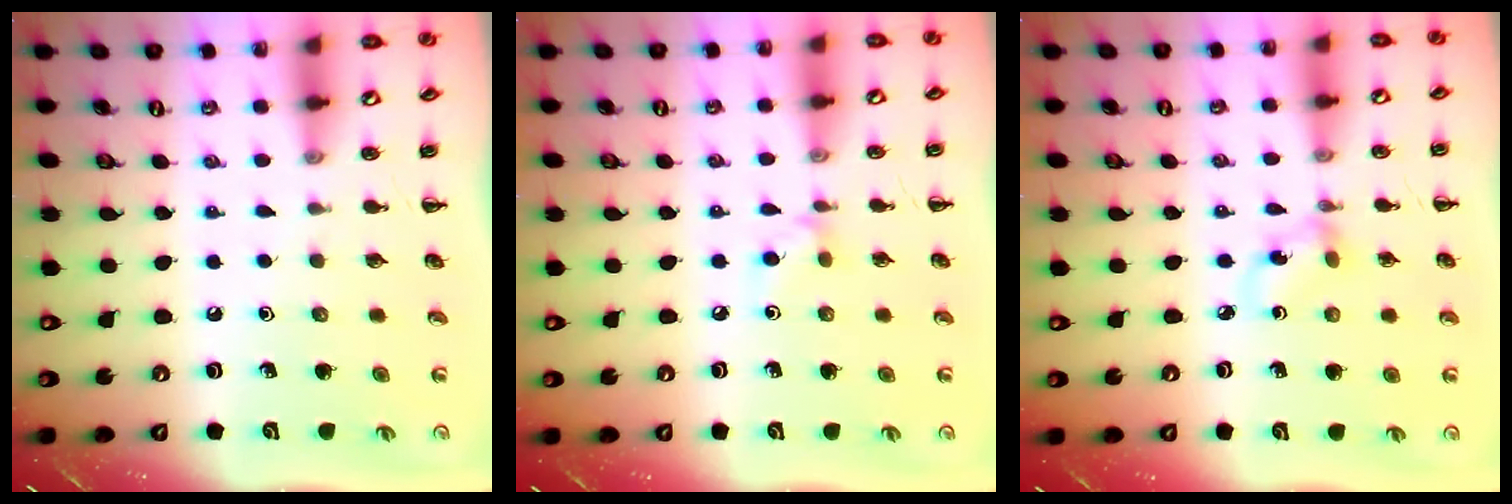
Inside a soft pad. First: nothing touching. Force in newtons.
{"total": 5.5, "press": 5.2, "slide": 1.9}
{"total": 3.0, "press": 2.9, "slide": 0.7}